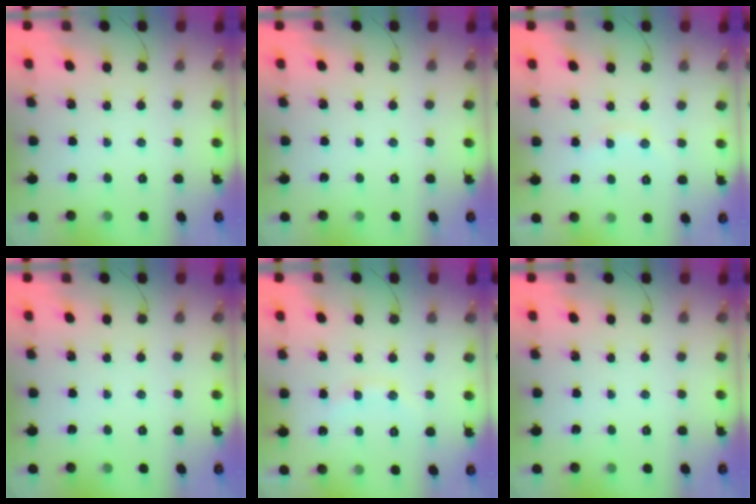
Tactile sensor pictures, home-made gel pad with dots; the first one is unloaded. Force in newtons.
{"total": 0.0}
{"total": 4.8, "press": 4.7, "slide": 1.3}
{"total": 0.0}
{"total": 8.4, "press": 8.2, "slide": 1.7}
{"total": 0.0}